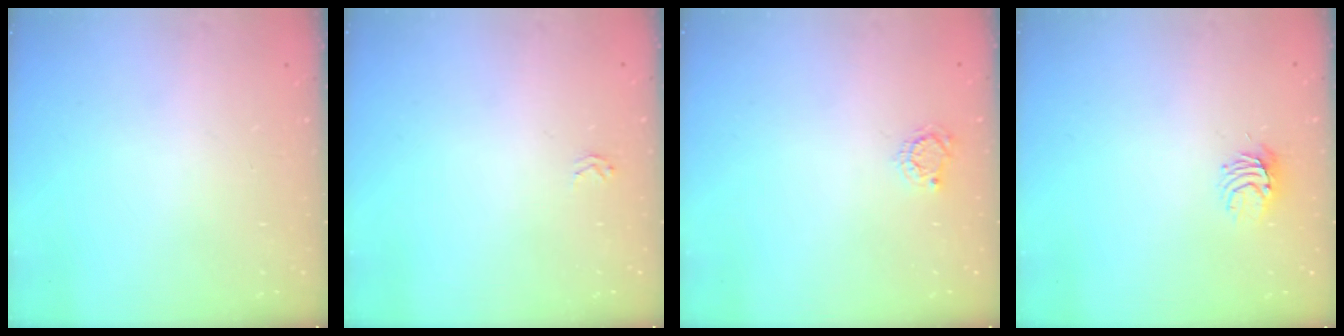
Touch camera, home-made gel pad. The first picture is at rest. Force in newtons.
{"total": 1.6, "press": 1.6, "slide": 0.2}
{"total": 3.7, "press": 3.7, "slide": 0.3}
{"total": 5.4, "press": 5.4, "slide": 0.6}